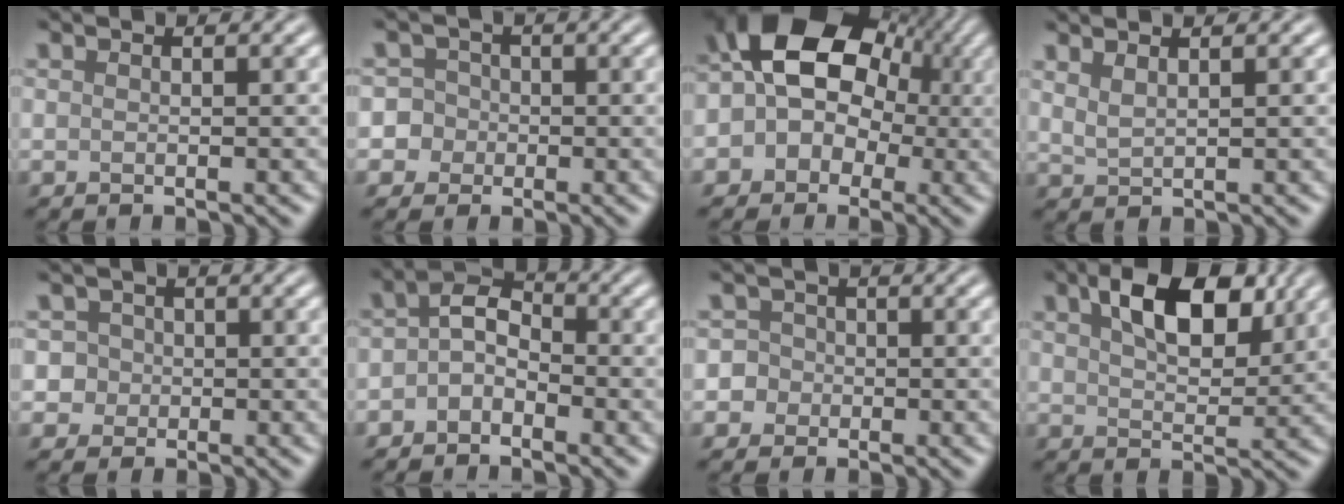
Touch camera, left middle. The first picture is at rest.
{"total": 5.2, "force": [-0.9, 5.0, 1.1], "torque": [-0.004, 0.024, -0.039]}
{"total": 13.1, "force": [2.2, 10.4, 7.6], "torque": [-0.124, 0.048, 0.003]}
{"total": 1.9, "force": [1.3, 0.7, 1.2], "torque": [-0.017, 0.000, 0.022]}
{"total": 3.6, "force": [0.3, 3.5, 1.1], "torque": [0.003, 0.030, -0.010]}
{"total": 3.0, "force": [-1.4, 2.0, 1.8], "torque": [-0.033, 0.010, -0.036]}
{"total": 3.8, "force": [-0.8, 3.6, 0.8], "torque": [0.014, 0.019, -0.035]}
{"total": 7.2, "force": [3.2, 3.6, 5.3], "torque": [-0.087, 0.003, 0.049]}